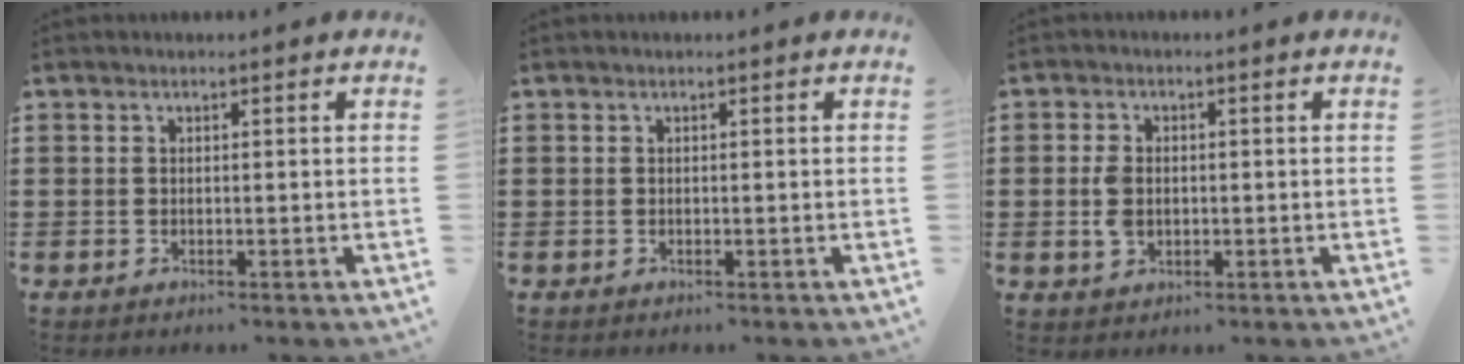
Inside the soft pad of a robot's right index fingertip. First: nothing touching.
{"total": 0.0}
{"total": 3.4, "force": [-0.2, 2.3, 2.5], "torque": [-0.066, 0.001, -0.008]}